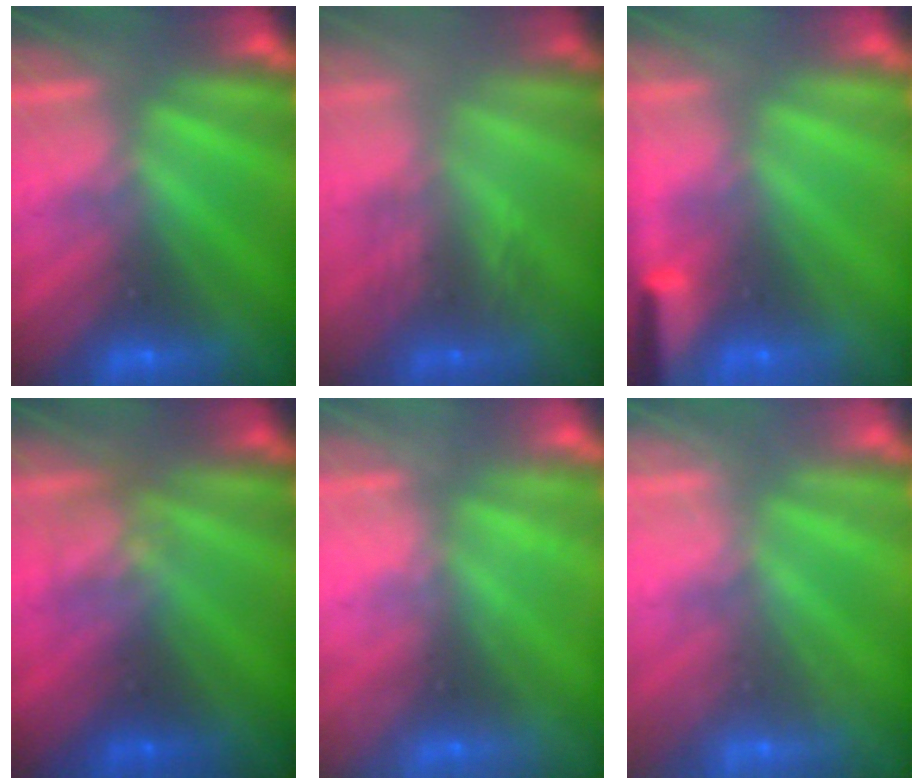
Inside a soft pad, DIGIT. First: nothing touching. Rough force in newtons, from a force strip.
{"total": 3.5}
{"total": 7.7}
{"total": 2.4}
{"total": 2.1}
{"total": 2.4}